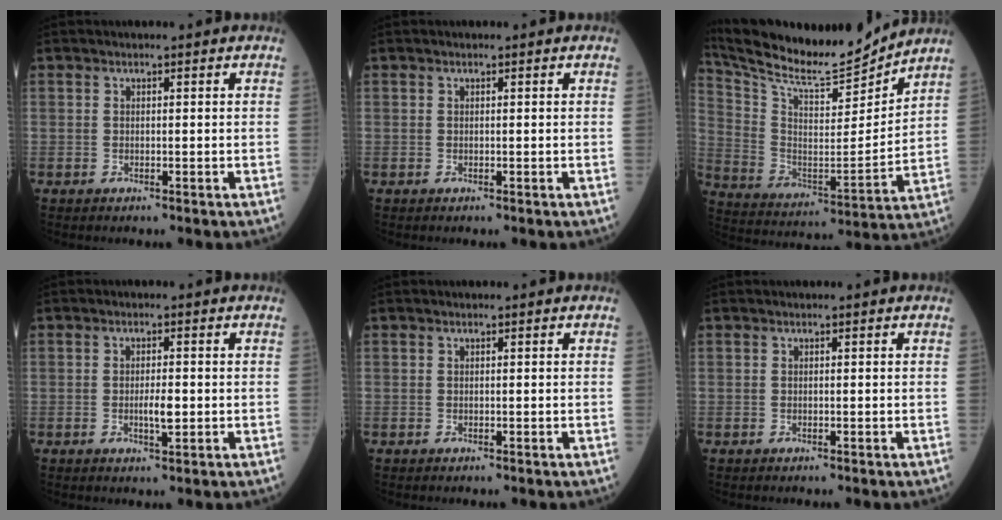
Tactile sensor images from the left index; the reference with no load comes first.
{"total": 0.0}
{"total": 18.0, "force": [16.8, 1.9, 6.3], "torque": [-0.136, -0.018, 0.287]}
{"total": 2.7, "force": [-0.3, 0.7, 2.6], "torque": [-0.050, -0.001, -0.004]}
{"total": 0.0}
{"total": 0.0}